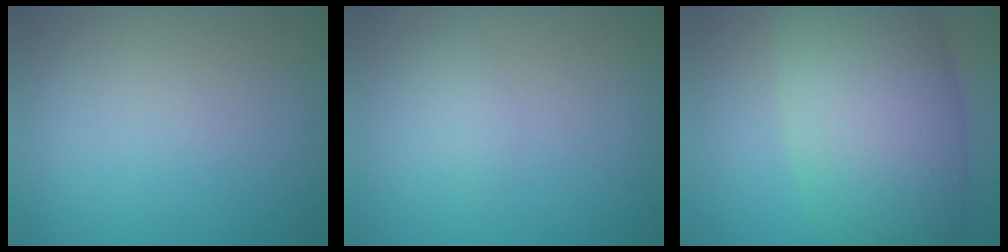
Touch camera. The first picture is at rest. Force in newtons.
{"total": 2.1, "press": 2.1, "slide": 0.2}
{"total": 10.9, "press": 10.9, "slide": 0.3}